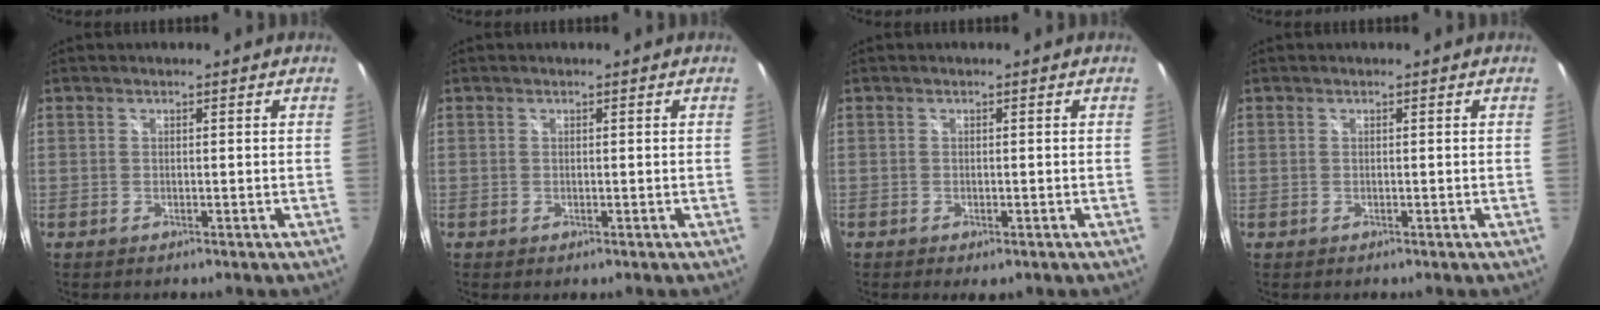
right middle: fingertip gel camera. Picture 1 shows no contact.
{"total": 0.0}
{"total": 1.6, "force": [-0.9, 0.7, 1.1], "torque": [-0.021, -0.008, -0.011]}
{"total": 0.0}